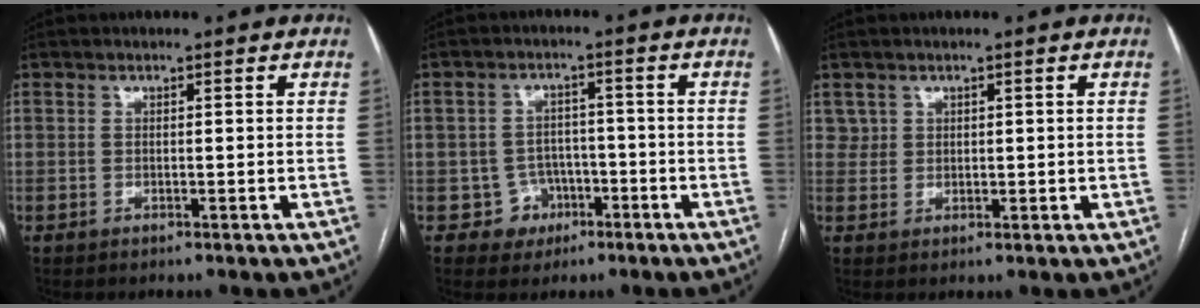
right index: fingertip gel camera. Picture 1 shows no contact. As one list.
[{"total": 5.3, "force": [-2.3, 4.8, 0.1], "torque": [0.010, 0.018, -0.029]}, {"total": 2.2, "force": [1.2, 1.9, 0.1], "torque": [0.010, 0.003, 0.017]}]